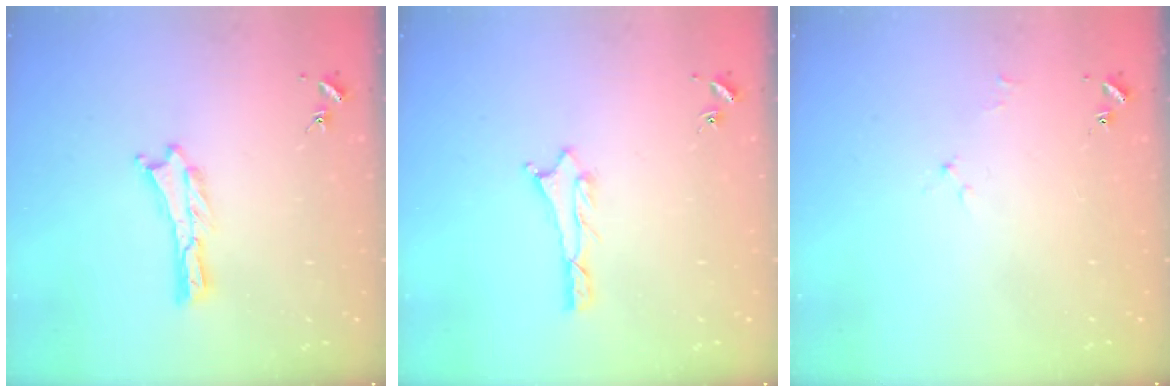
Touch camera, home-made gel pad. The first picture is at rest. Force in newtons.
{"total": 0.9, "press": 0.8, "slide": 0.1}
{"total": 1.7, "press": 1.6, "slide": 0.3}